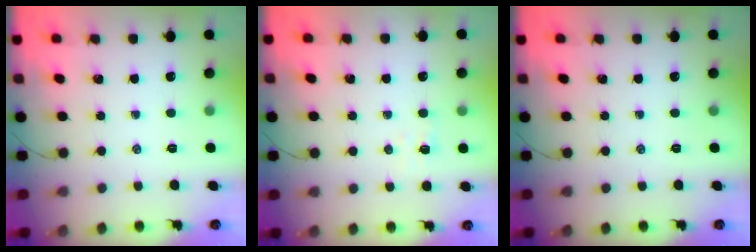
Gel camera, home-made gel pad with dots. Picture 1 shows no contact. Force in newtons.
{"total": 3.0, "press": 2.9, "slide": 0.9}
{"total": 0.0}